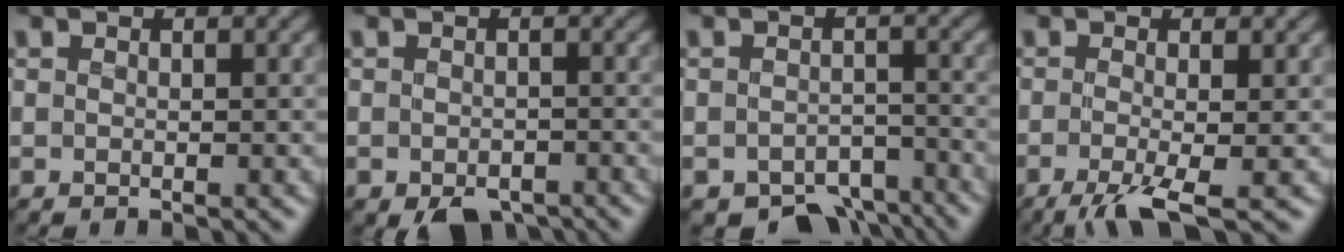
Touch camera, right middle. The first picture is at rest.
{"total": 4.0, "force": [-2.8, 2.1, 2.0], "torque": [-0.031, -0.015, -0.040]}
{"total": 5.0, "force": [-3.8, 2.6, 1.8], "torque": [-0.021, -0.023, -0.053]}
{"total": 4.5, "force": [-2.1, 1.0, 3.8], "torque": [-0.069, -0.010, -0.044]}